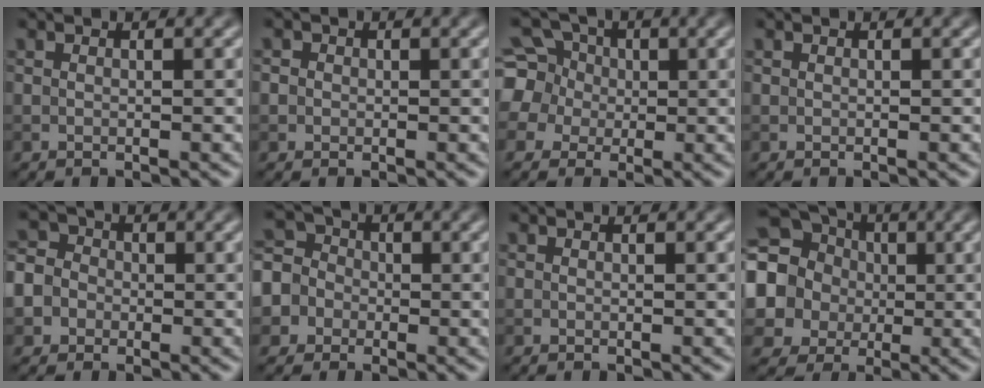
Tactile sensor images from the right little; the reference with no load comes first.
{"total": 1.2, "force": [0.3, 1.1, 0.3], "torque": [0.001, 0.003, -0.004]}
{"total": 8.3, "force": [1.8, 7.4, 3.2], "torque": [-0.086, 0.035, 0.014]}
{"total": 0.0}
{"total": 7.3, "force": [-2.3, 6.5, 2.3], "torque": [-0.055, 0.004, -0.073]}
{"total": 6.0, "force": [-1.6, 5.6, 1.5], "torque": [-0.032, 0.016, -0.053]}
{"total": 0.0}
{"total": 16.0, "force": [1.7, 14.9, 5.6], "torque": [-0.161, 0.010, -0.001]}